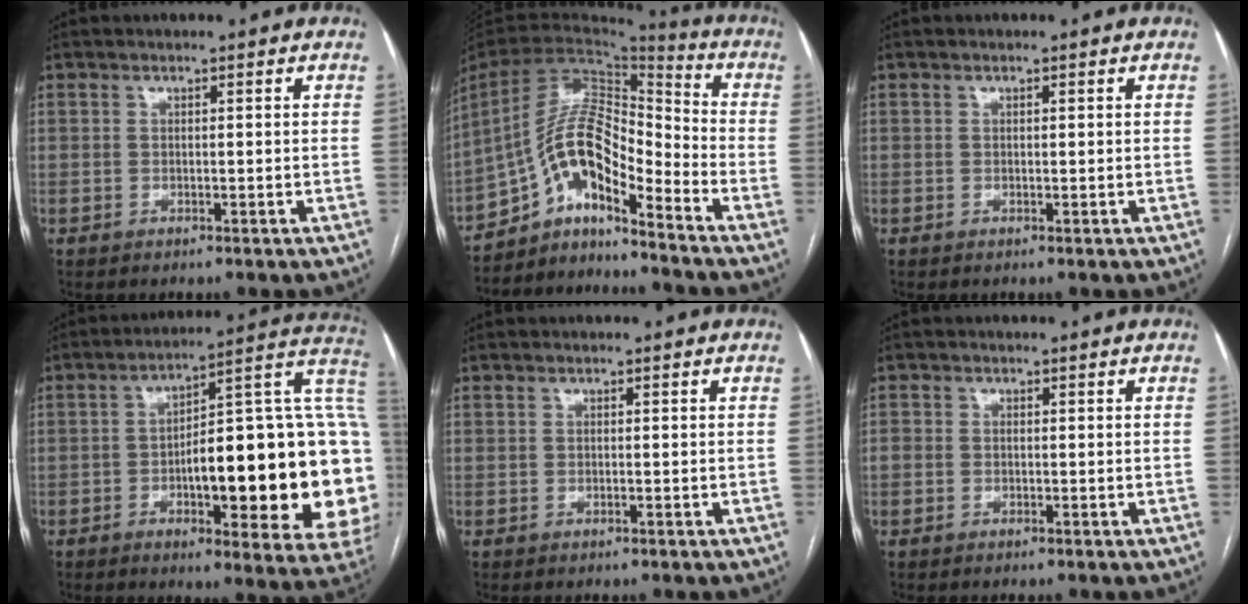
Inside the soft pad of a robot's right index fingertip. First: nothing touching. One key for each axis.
{"total": 12.4, "fx": -8.9, "fy": 3.2, "fz": 8.0, "tx": -0.143, "ty": 0.038, "tz": -0.161}
{"total": 0.0}
{"total": 29.5, "fx": -3.0, "fy": 6.1, "fz": 28.7, "tx": -0.302, "ty": 0.030, "tz": -0.036}
{"total": 0.0}
{"total": 1.4, "fx": -0.3, "fy": 1.3, "fz": 0.6, "tx": -0.011, "ty": 0.010, "tz": -0.004}